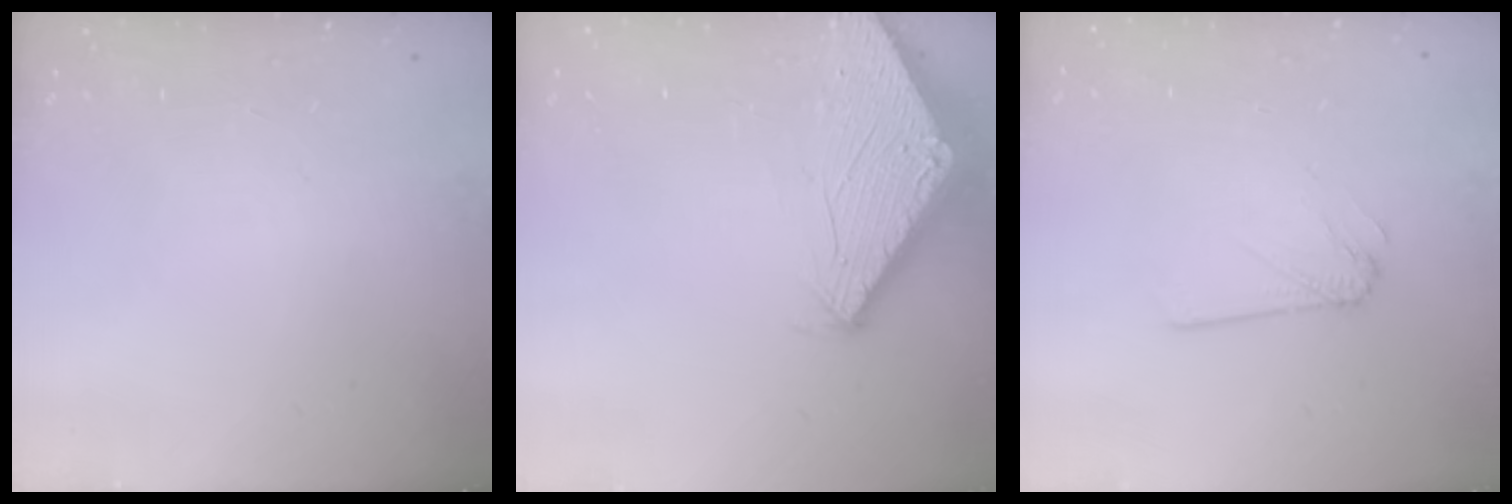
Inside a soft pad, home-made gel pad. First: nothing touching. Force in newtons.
{"total": 2.9, "press": 2.9, "slide": 0.2}
{"total": 1.8, "press": 1.8, "slide": 0.0}